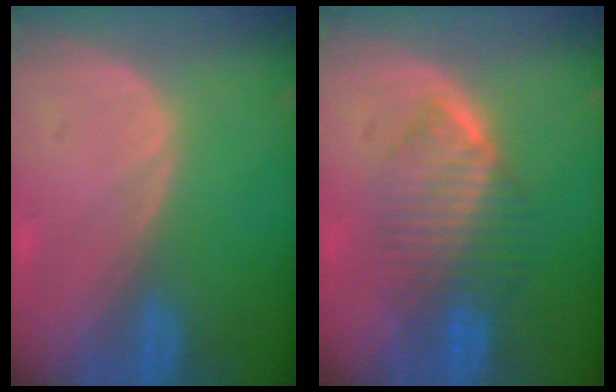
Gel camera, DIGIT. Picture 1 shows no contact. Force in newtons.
{"total": 6.5, "press": 6.5, "slide": 0.6}